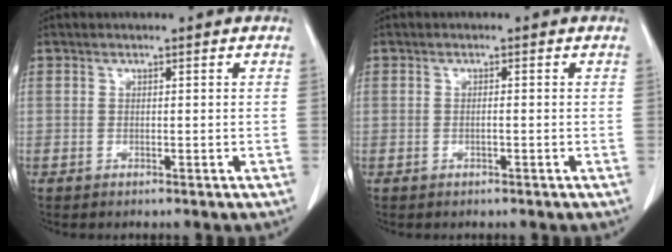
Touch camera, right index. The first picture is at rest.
{"total": 0.8, "force": [-0.2, 0.1, 0.7], "torque": [-0.014, 0.001, -0.003]}